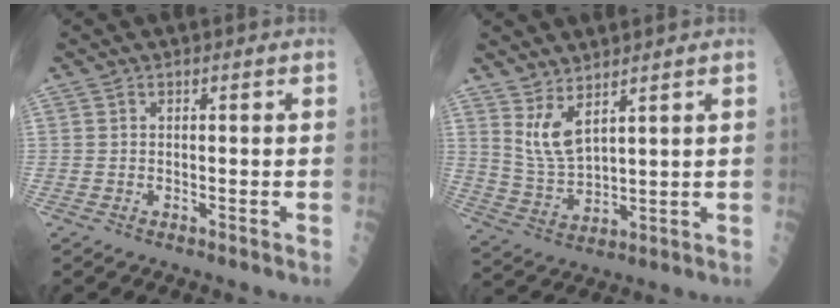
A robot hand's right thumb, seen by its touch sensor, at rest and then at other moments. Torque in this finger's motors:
{"motor_torque": [-0.01, 0.09, 0.25, 0.00, 0.00]}